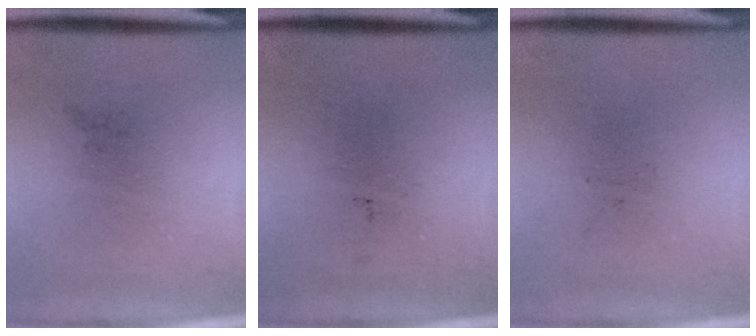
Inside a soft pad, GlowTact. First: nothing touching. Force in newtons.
{"total": 0.0}
{"total": 0.0}